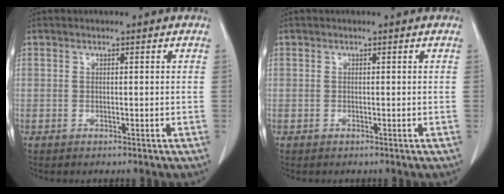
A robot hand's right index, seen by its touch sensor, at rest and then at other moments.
{"total": 0.0}